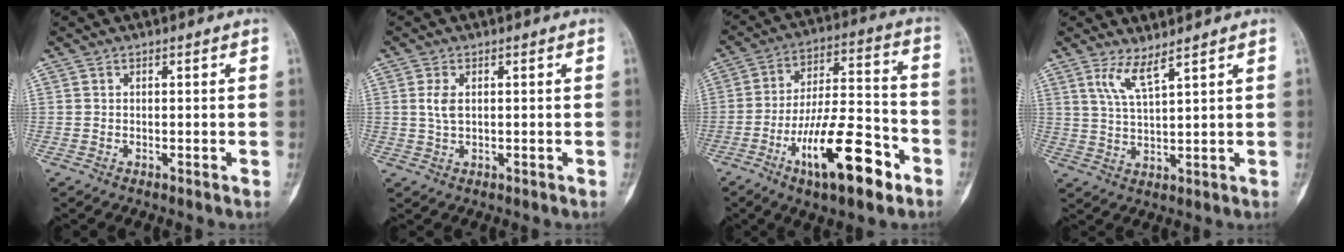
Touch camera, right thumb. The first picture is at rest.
{"total": 2.8, "force": [0.5, 1.6, 2.3], "torque": [-0.046, 0.002, 0.010]}
{"total": 18.8, "force": [-8.9, 6.2, 15.3], "torque": [-0.249, 0.055, -0.143]}
{"total": 4.6, "force": [3.2, 0.4, 3.3], "torque": [-0.070, -0.033, 0.070]}